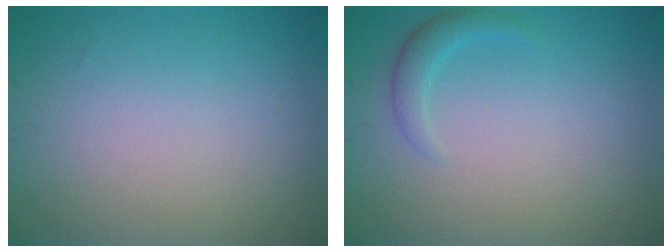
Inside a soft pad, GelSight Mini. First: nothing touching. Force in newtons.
{"total": 1.6, "press": 1.6, "slide": 0.1}